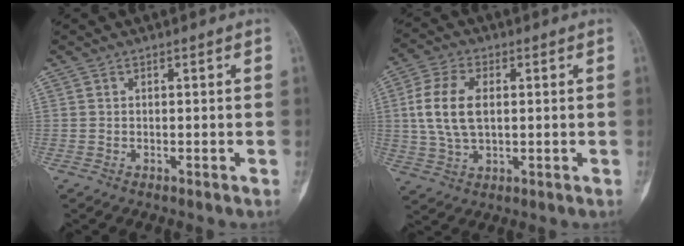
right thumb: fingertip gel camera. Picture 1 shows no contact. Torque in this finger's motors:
{"motor_torque": [1.42, 1.58, 1.49, 0.00, 0.38]}